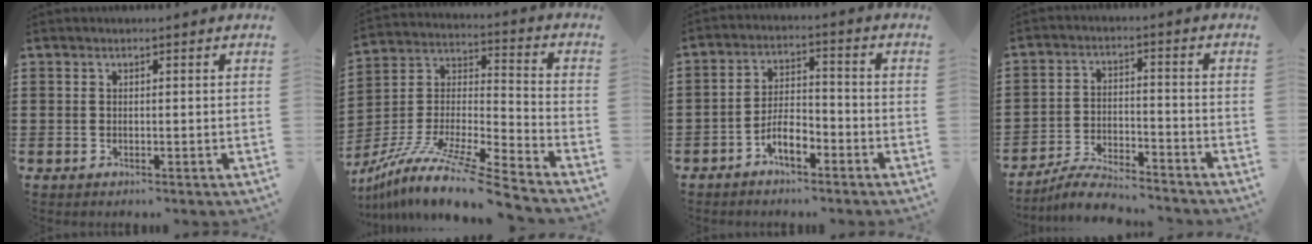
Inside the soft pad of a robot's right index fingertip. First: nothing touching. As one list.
[{"total": 12.4, "force": [-10.5, 0.2, 6.5], "torque": [-0.130, 0.004, -0.207]}, {"total": 5.4, "force": [-3.4, 2.2, 3.7], "torque": [-0.075, 0.010, -0.068]}, {"total": 5.8, "force": [-5.6, 0.5, 1.5], "torque": [-0.039, 0.003, -0.112]}]